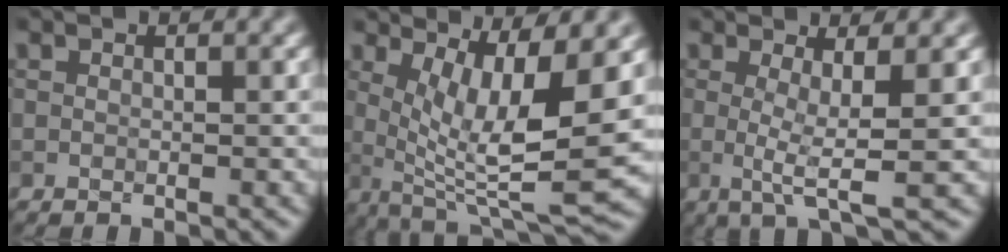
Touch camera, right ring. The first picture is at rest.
{"total": 9.2, "force": [1.3, 2.6, 8.8], "torque": [-0.144, -0.012, 0.027]}
{"total": 3.8, "force": [0.2, 0.6, 3.8], "torque": [-0.065, -0.008, 0.000]}